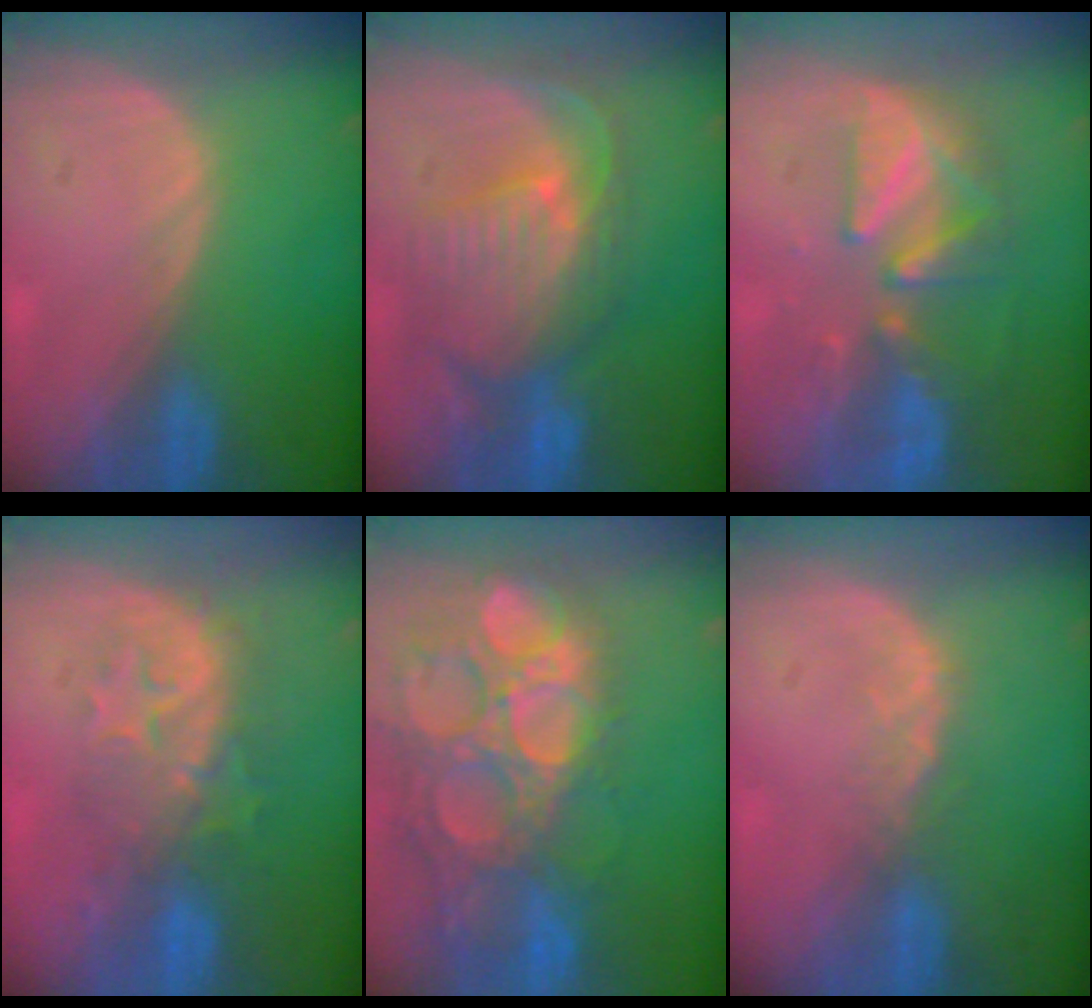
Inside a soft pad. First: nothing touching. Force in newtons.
{"total": 10.5, "press": 9.3, "slide": 4.8}
{"total": 8.2, "press": 8.0, "slide": 1.8}
{"total": 8.1, "press": 7.9, "slide": 1.7}
{"total": 15.6, "press": 12.9, "slide": 8.7}
{"total": 2.6, "press": 2.1, "slide": 1.5}